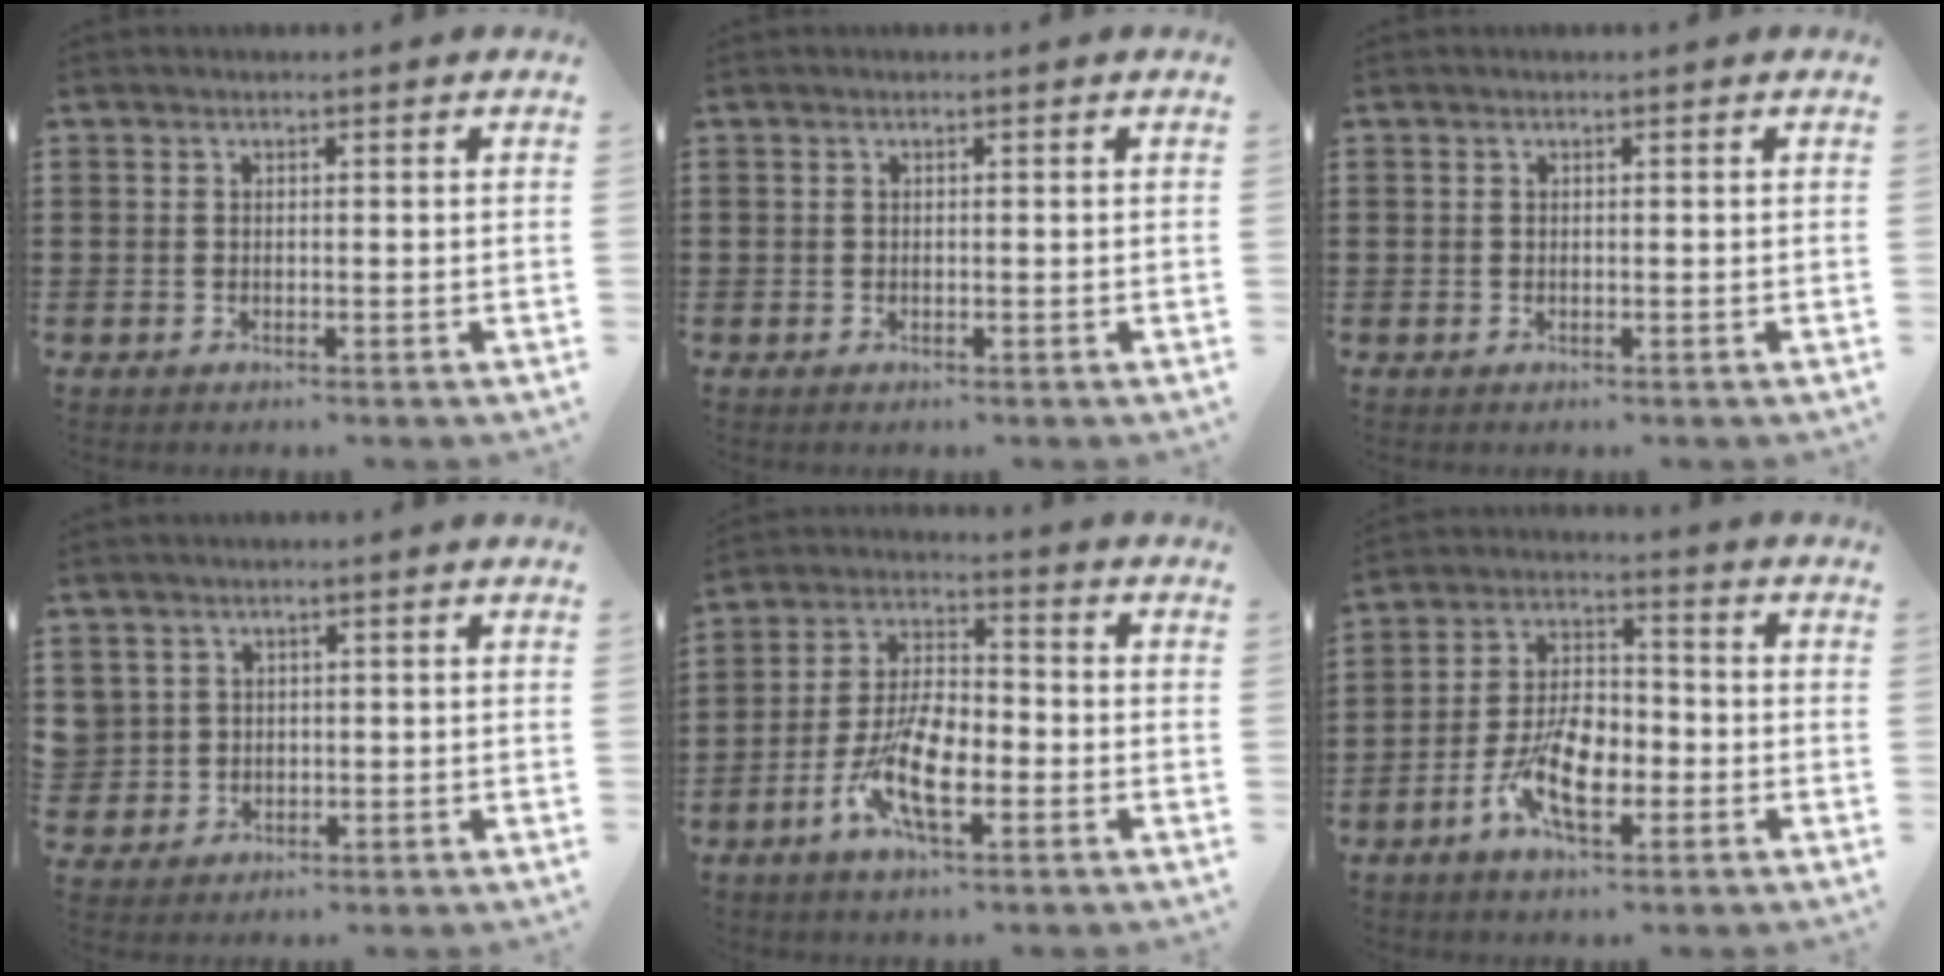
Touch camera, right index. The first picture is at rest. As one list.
[{"total": 0.0}, {"total": 0.0}, {"total": 2.2, "force": [0.7, 2.1, -0.1], "torque": [-0.009, 0.012, 0.010]}, {"total": 9.6, "force": [-4.0, 3.9, 7.8], "torque": [-0.174, -0.004, -0.077]}, {"total": 9.5, "force": [-3.9, 4.8, 7.3], "torque": [-0.151, -0.003, -0.075]}]